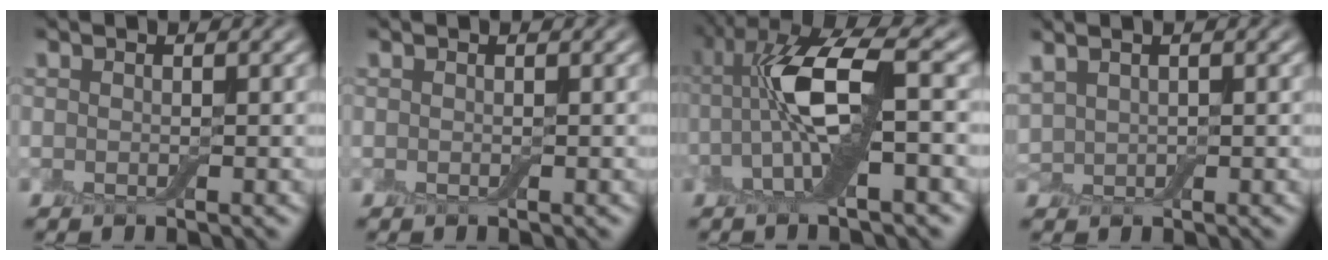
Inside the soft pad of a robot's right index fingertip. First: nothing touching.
{"total": 0.0}
{"total": 7.9, "force": [-0.6, 2.5, 7.5], "torque": [-0.151, 0.019, -0.018]}
{"total": 1.6, "force": [1.2, 0.9, 0.6], "torque": [-0.022, 0.012, 0.031]}